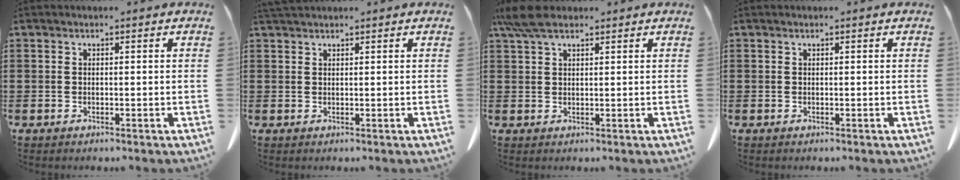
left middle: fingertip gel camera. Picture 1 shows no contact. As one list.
[{"total": 1.4, "force": [1.3, 0.2, 0.5], "torque": [-0.014, -0.001, 0.027]}, {"total": 4.9, "force": [3.5, 1.6, 3.1], "torque": [-0.078, 0.000, 0.064]}, {"total": 0.0}]